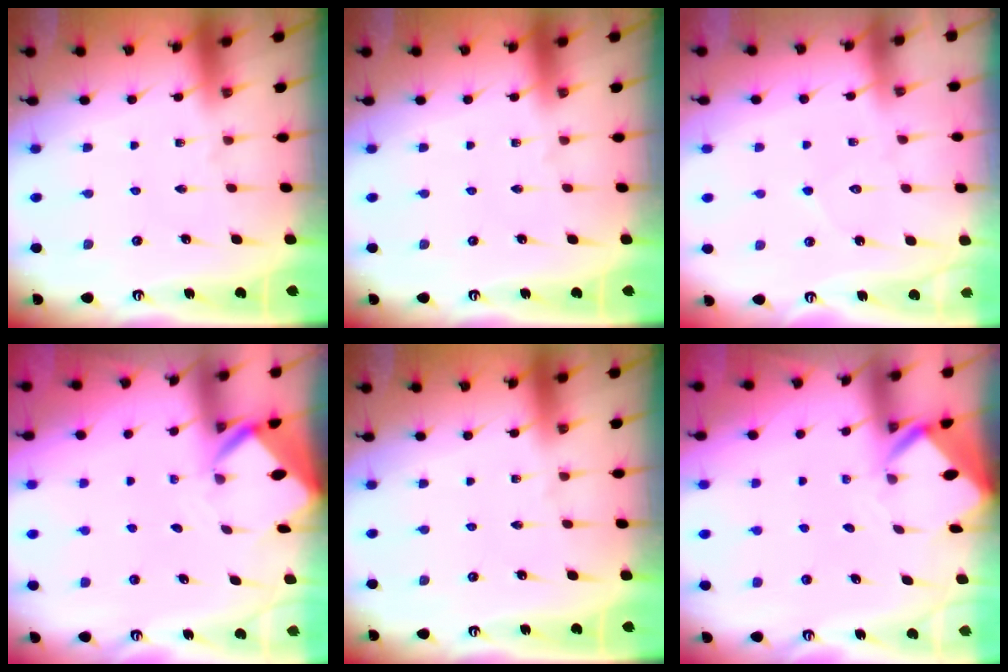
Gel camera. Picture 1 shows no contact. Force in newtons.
{"total": 0.0}
{"total": 5.1, "press": 5.0, "slide": 0.4}
{"total": 3.0, "press": 3.0, "slide": 0.1}
{"total": 0.0}
{"total": 3.0, "press": 3.0, "slide": 0.1}